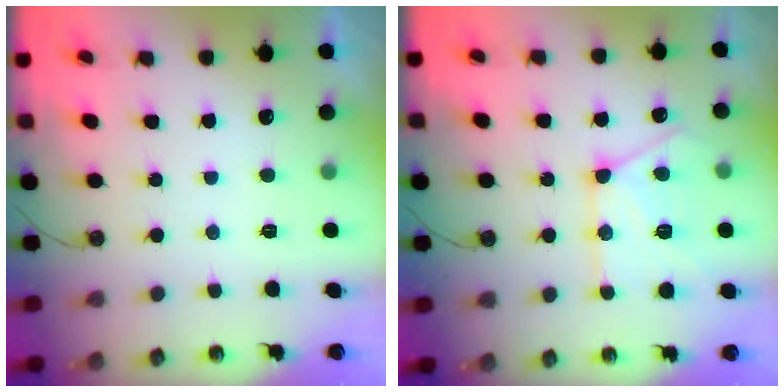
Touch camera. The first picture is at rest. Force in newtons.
{"total": 14.0, "press": 14.0, "slide": 1.2}